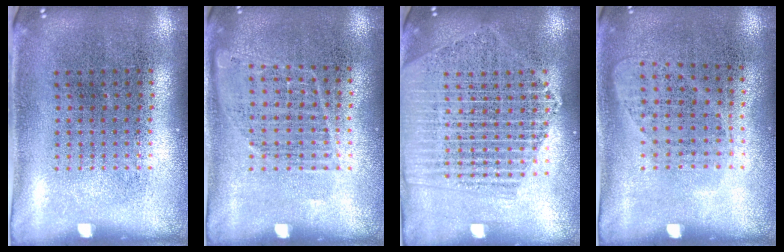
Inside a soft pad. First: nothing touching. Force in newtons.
{"total": 0.9, "press": 0.9, "slide": 0.2}
{"total": 2.0, "press": 1.8, "slide": 0.9}
{"total": 1.0, "press": 0.8, "slide": 0.5}